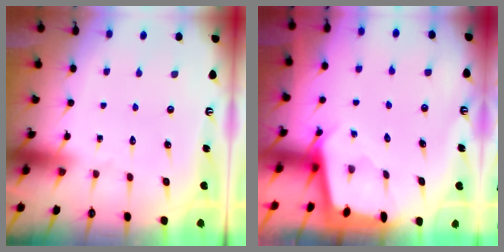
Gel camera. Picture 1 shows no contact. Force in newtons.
{"total": 1.6, "press": 1.6, "slide": 0.2}